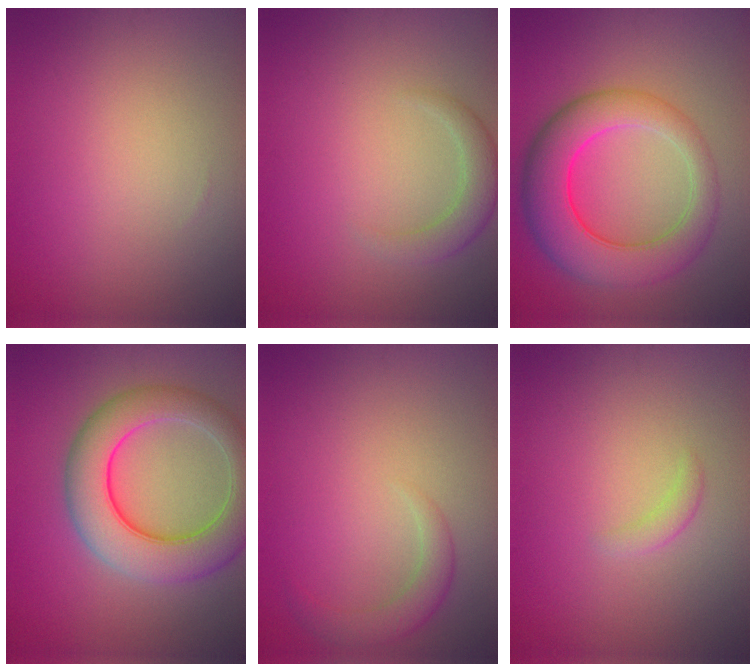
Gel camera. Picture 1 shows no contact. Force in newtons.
{"total": 2.4, "press": 2.4, "slide": 0.2}
{"total": 7.9, "press": 7.8, "slide": 0.3}
{"total": 8.2, "press": 8.2, "slide": 0.2}
{"total": 2.2, "press": 2.2, "slide": 0.1}
{"total": 1.0, "press": 1.0, "slide": 0.0}